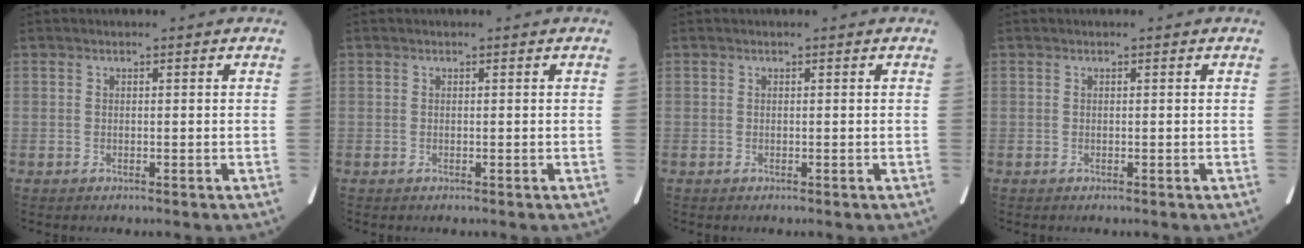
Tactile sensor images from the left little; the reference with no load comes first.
{"total": 0.0}
{"total": 0.0}
{"total": 0.0}